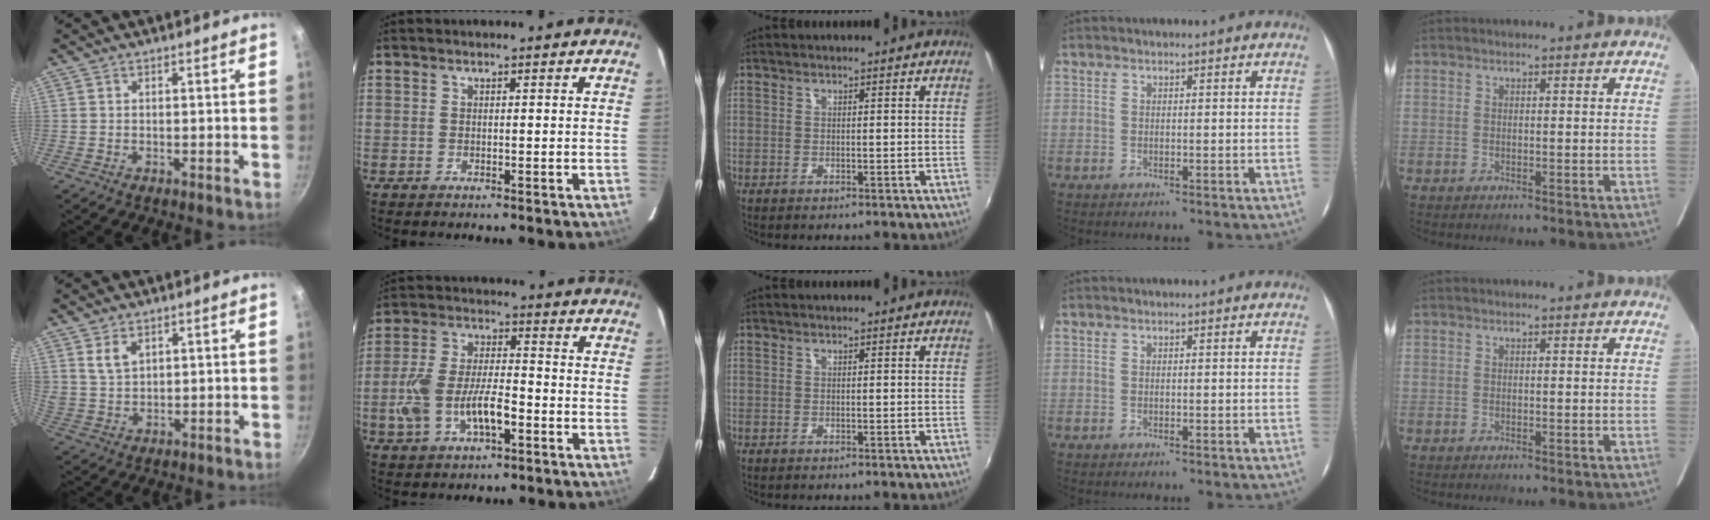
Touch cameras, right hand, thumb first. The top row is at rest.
{"thumb": {"total": 3.8, "force": [2.1, 2.5, 2.0], "torque": [-0.029, -0.009, 0.046]}, "index": {"total": 11.7, "force": [-4.0, 5.3, 9.6], "torque": [-0.208, 0.003, -0.067]}}